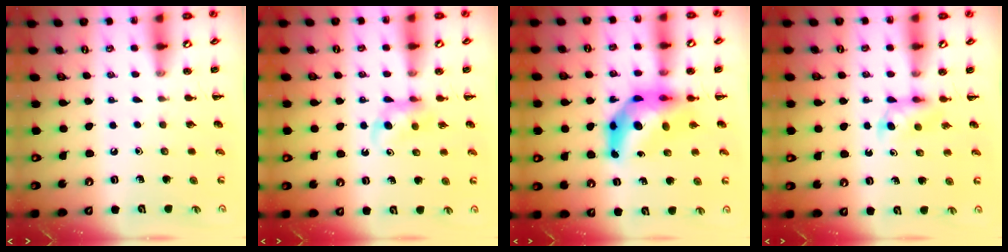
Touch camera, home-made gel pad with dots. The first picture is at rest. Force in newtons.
{"total": 4.7, "press": 4.5, "slide": 1.4}
{"total": 10.4, "press": 9.8, "slide": 3.6}
{"total": 3.6, "press": 3.3, "slide": 1.5}